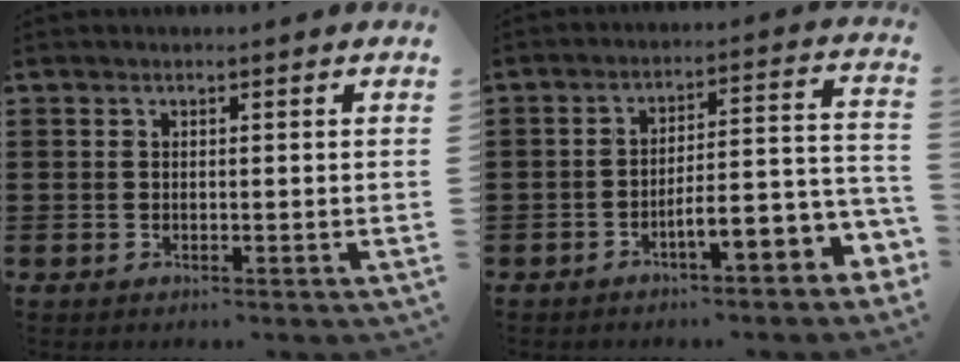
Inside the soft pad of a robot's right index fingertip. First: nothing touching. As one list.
[{"total": 5.1, "force": [-3.3, 0.7, 3.8], "torque": [-0.070, -0.021, -0.067]}]